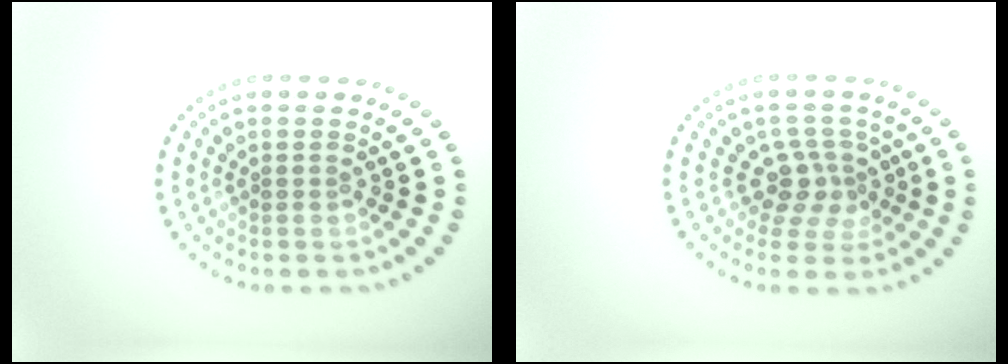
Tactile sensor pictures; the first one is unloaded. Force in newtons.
{"total": 2.9, "press": 2.1, "slide": 1.9}